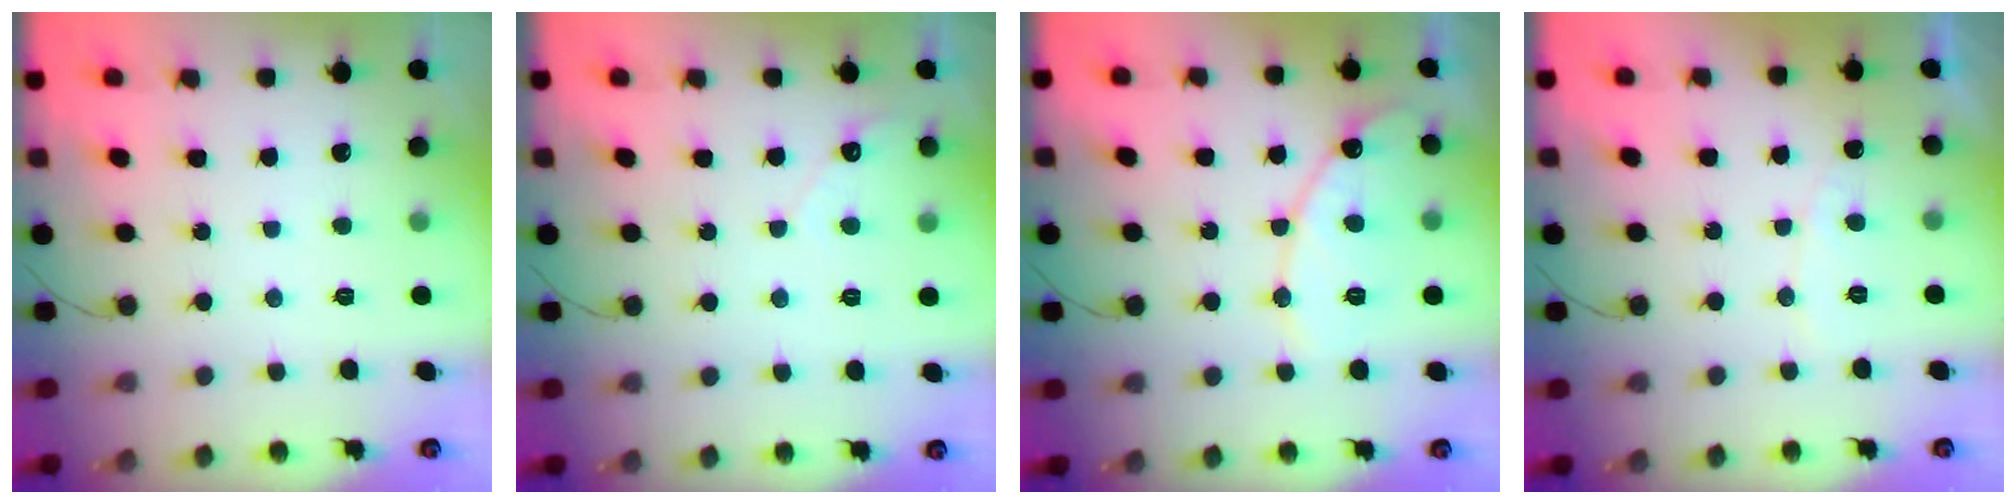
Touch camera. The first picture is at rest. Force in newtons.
{"total": 2.7, "press": 2.7, "slide": 0.2}
{"total": 12.5, "press": 12.5, "slide": 1.1}
{"total": 4.0, "press": 4.0, "slide": 0.3}